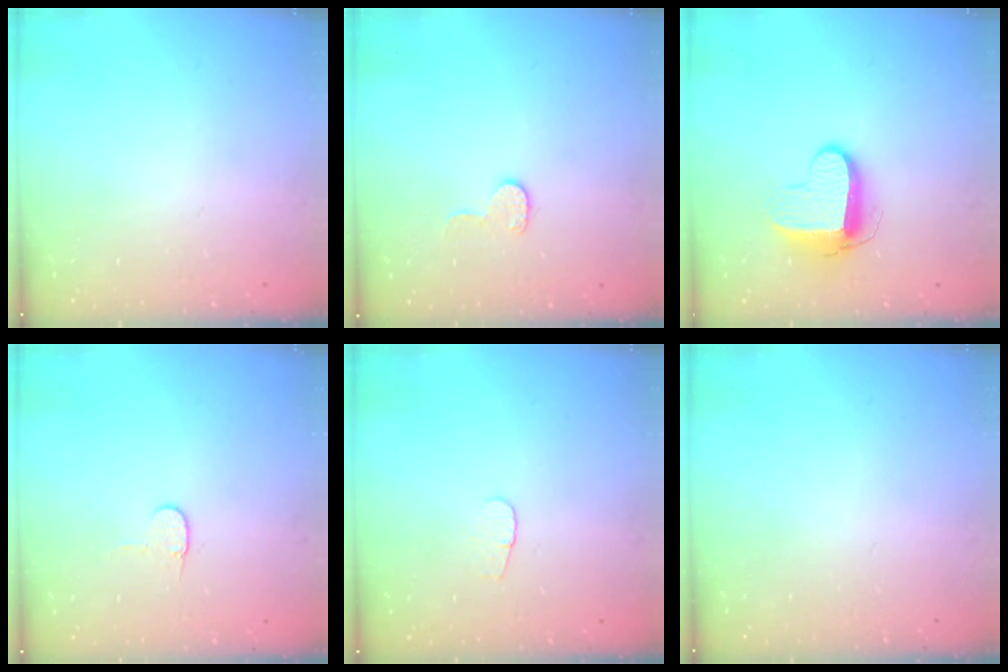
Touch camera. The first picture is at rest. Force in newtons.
{"total": 7.6, "press": 7.6, "slide": 0.1}
{"total": 8.9, "press": 8.9, "slide": 0.9}
{"total": 3.2, "press": 3.2, "slide": 0.3}
{"total": 3.6, "press": 3.6, "slide": 0.4}
{"total": 0.0}